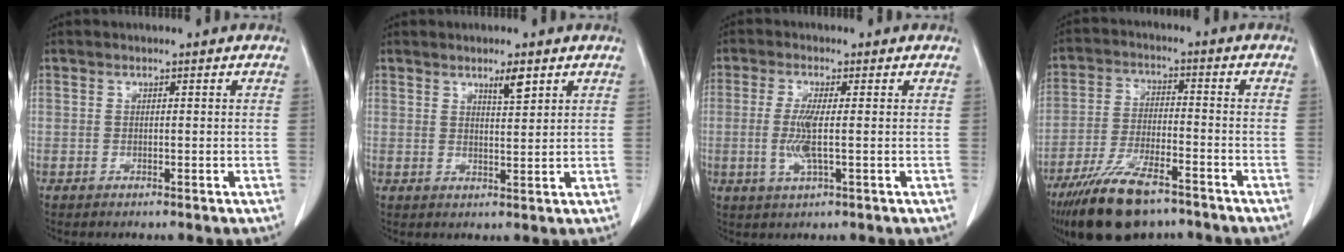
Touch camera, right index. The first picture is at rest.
{"total": 2.9, "force": [2.0, 0.4, 2.1], "torque": [-0.038, -0.003, 0.034]}
{"total": 4.7, "force": [-0.3, 0.6, 4.6], "torque": [-0.103, -0.008, -0.003]}
{"total": 13.5, "force": [-9.9, 3.9, 8.4], "torque": [-0.162, -0.023, -0.174]}